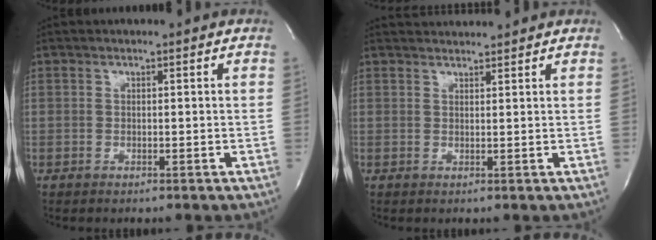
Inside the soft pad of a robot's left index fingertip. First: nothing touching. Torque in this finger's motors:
{"motor_torque": [0.41, -0.50, 0.30, 0.06]}